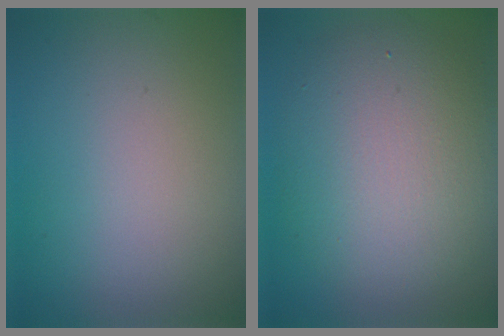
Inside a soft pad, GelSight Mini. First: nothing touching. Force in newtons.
{"total": 8.1, "press": 8.1, "slide": 0.3}